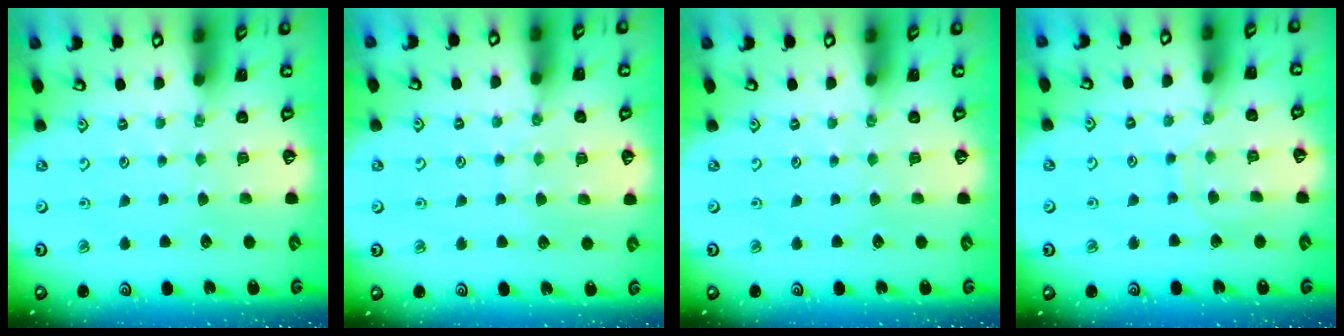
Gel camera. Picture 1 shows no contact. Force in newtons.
{"total": 6.9, "press": 6.9, "slide": 0.8}
{"total": 0.0}
{"total": 6.3, "press": 6.3, "slide": 0.3}